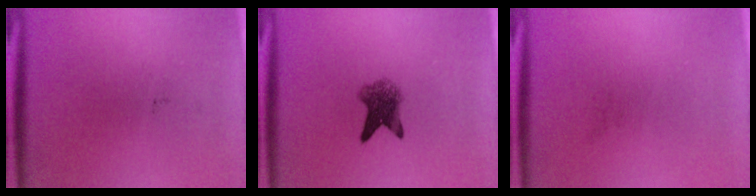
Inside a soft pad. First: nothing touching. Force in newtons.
{"total": 4.9}
{"total": 0.0}